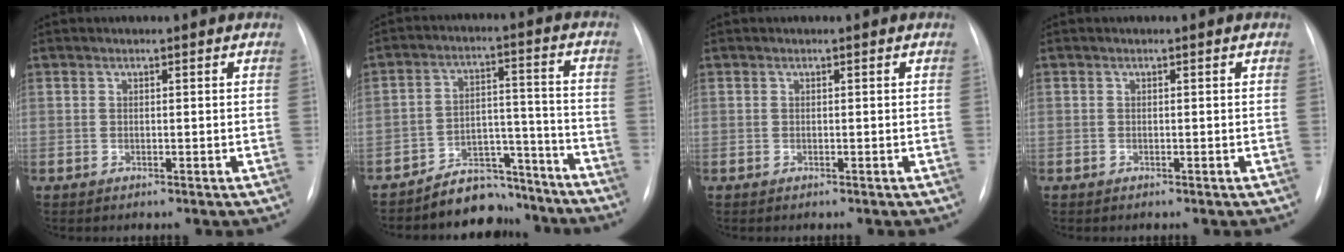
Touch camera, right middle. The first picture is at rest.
{"total": 10.5, "force": [-9.7, 4.0, 1.2], "torque": [0.001, 0.063, -0.156]}
{"total": 0.0}
{"total": 0.0}